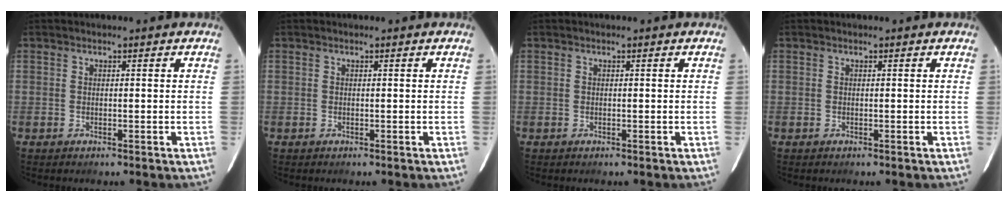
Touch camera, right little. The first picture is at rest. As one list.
[{"total": 0.0}, {"total": 0.0}, {"total": 0.0}]